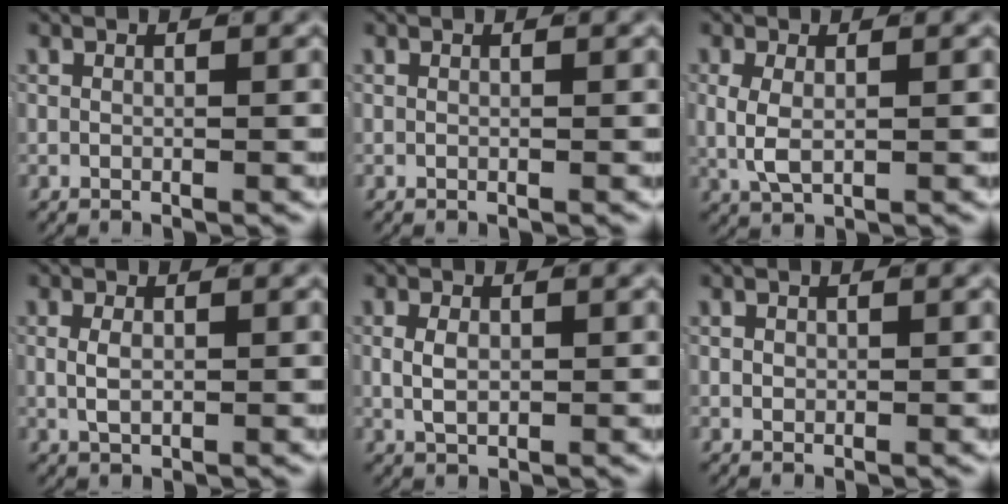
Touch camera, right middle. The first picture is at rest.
{"total": 0.0}
{"total": 2.8, "force": [0.2, 1.7, 2.3], "torque": [-0.055, -0.010, 0.013]}
{"total": 1.6, "force": [0.1, 0.8, 1.4], "torque": [-0.029, -0.005, 0.008]}
{"total": 2.2, "force": [0.1, 1.4, 1.7], "torque": [-0.034, -0.004, 0.009]}
{"total": 0.6, "force": [0.2, 0.4, 0.4], "torque": [-0.007, -0.003, 0.009]}